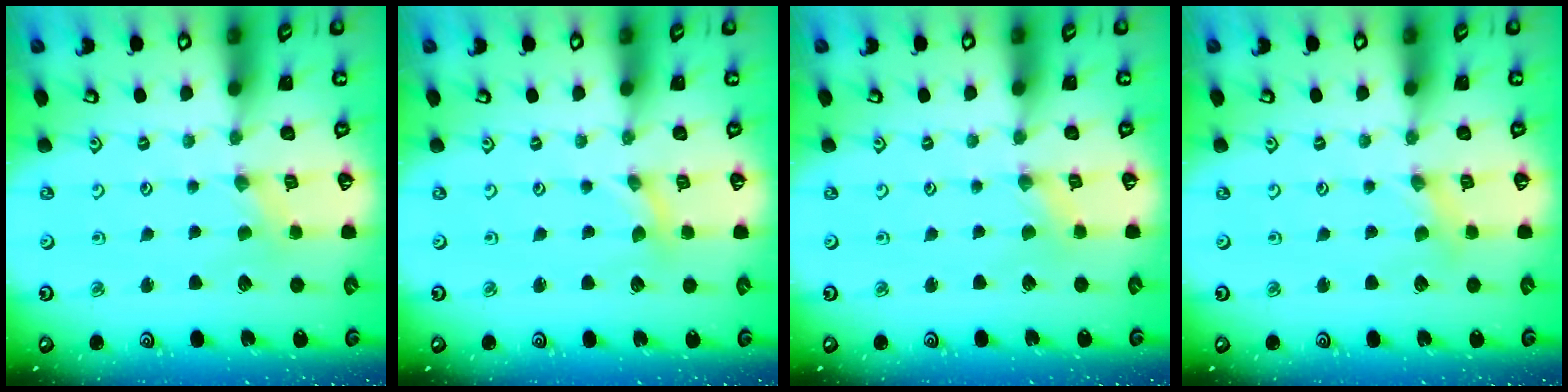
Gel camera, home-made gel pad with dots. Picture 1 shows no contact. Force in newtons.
{"total": 0.0}
{"total": 0.8, "press": 0.8, "slide": 0.1}
{"total": 1.6, "press": 1.6, "slide": 0.1}